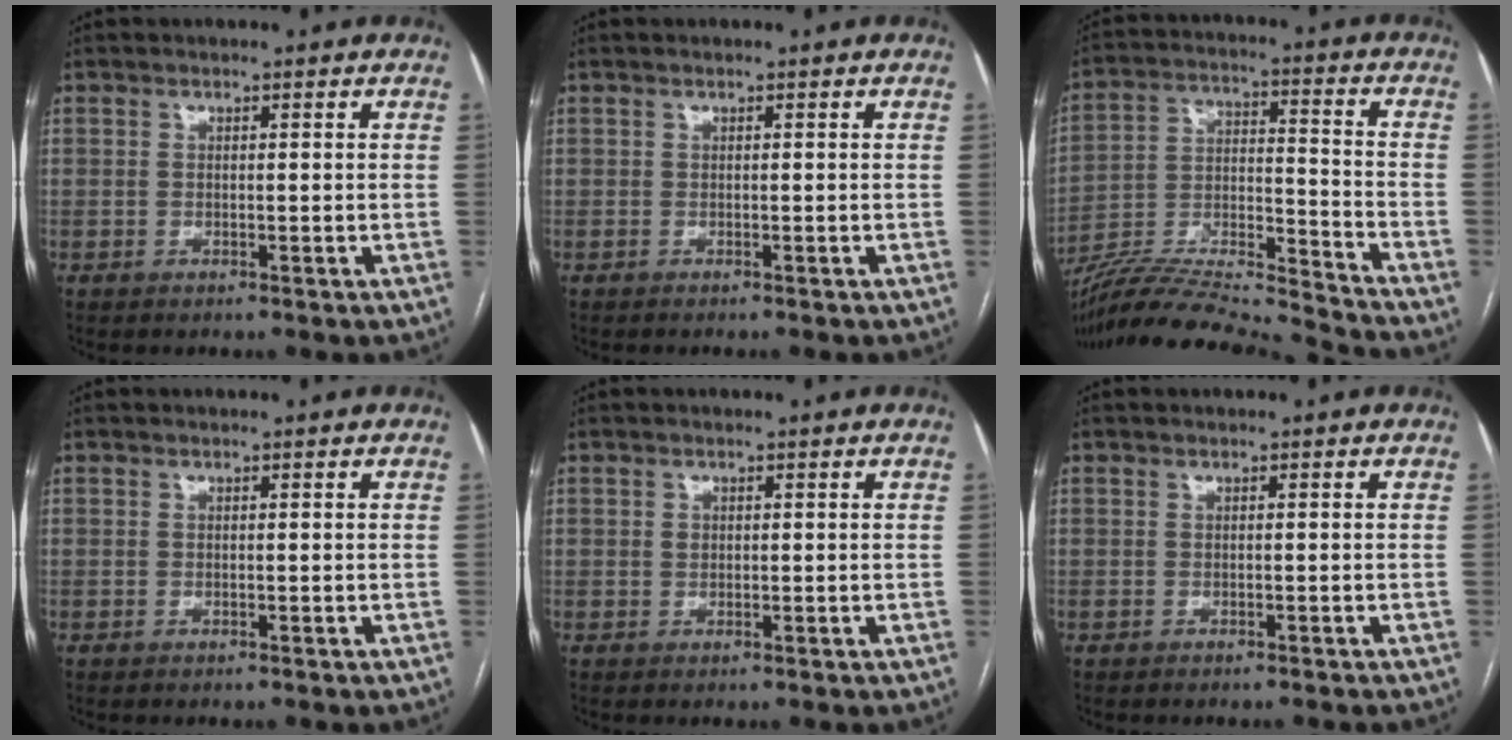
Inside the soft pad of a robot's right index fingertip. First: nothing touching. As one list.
[{"total": 0.9, "force": [-0.8, 0.1, 0.2], "torque": [-0.002, -0.001, -0.013]}, {"total": 19.4, "force": [-18.4, -1.2, 6.2], "torque": [-0.131, 0.001, -0.314]}, {"total": 0.0}, {"total": 1.0, "force": [0.2, 0.9, 0.4], "torque": [-0.008, 0.001, 0.004]}, {"total": 0.9, "force": [-0.9, -0.1, 0.3], "torque": [-0.002, -0.001, -0.011]}]